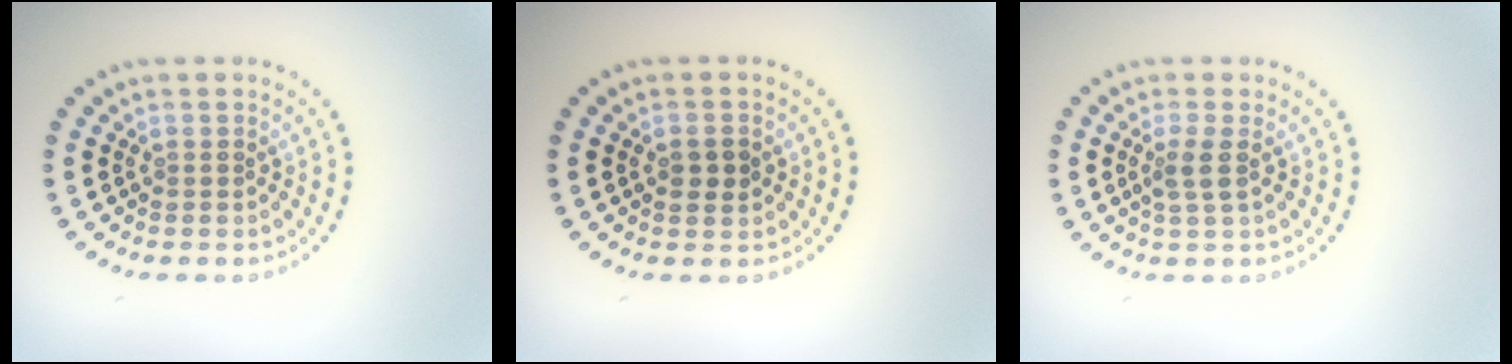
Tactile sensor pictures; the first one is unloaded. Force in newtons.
{"total": 1.6, "press": 1.6, "slide": 0.1}
{"total": 1.6, "press": 1.3, "slide": 0.9}